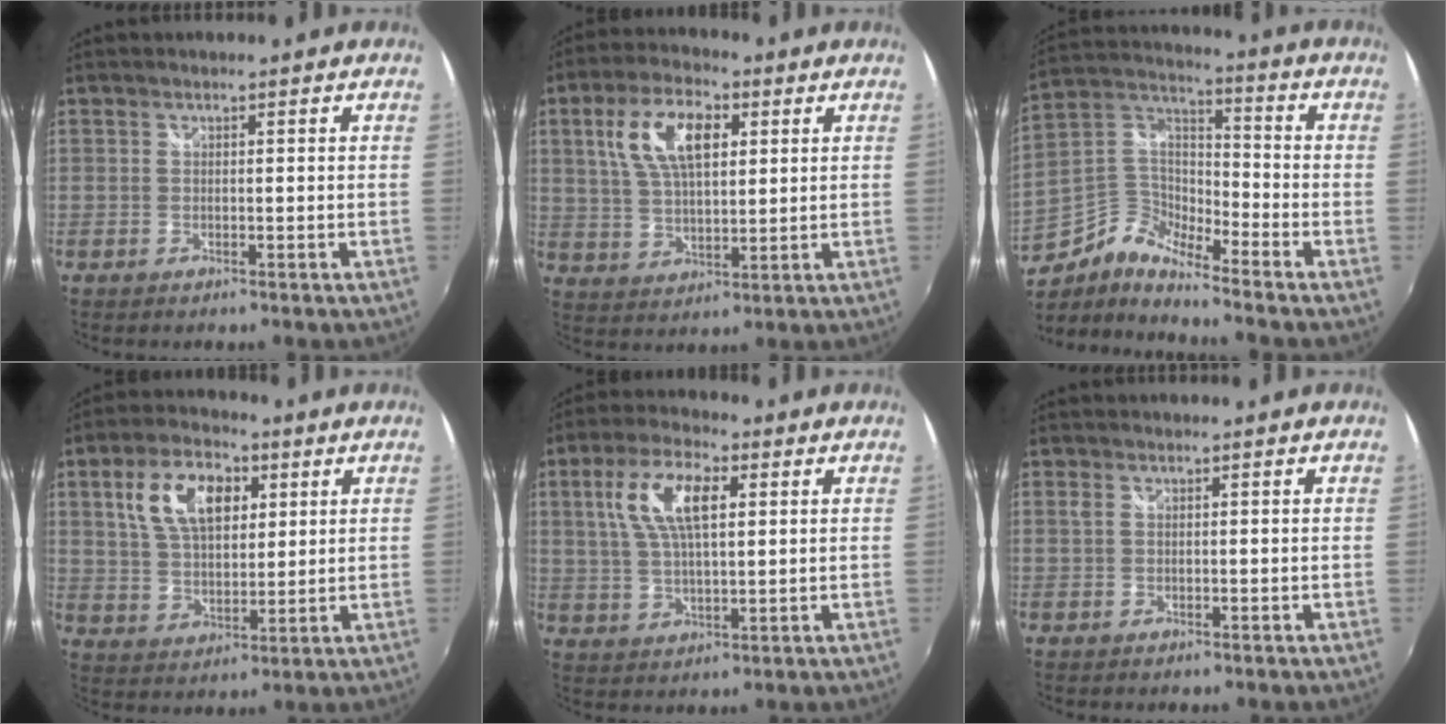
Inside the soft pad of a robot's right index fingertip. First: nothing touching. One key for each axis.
{"total": 11.7, "fx": 3.9, "fy": 5.6, "fz": 9.5, "tx": -0.185, "ty": 0.019, "tz": 0.075}
{"total": 9.3, "fx": -6.8, "fy": 3.8, "fz": 5.0, "tx": -0.123, "ty": 0.023, "tz": -0.153}
{"total": 12.5, "fx": 4.4, "fy": 7.0, "fz": 9.3, "tx": -0.181, "ty": 0.022, "tz": 0.083}
{"total": 10.8, "fx": 3.2, "fy": 4.4, "fz": 9.3, "tx": -0.183, "ty": 0.016, "tz": 0.062}
{"total": 0.6, "fx": 0.3, "fy": 0.2, "fz": 0.5, "tx": -0.011, "ty": 0.001, "tz": 0.003}